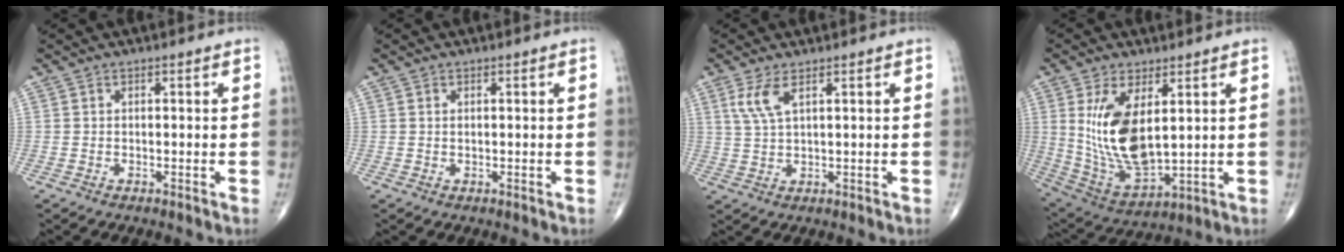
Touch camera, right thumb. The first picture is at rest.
{"total": 0.5, "force": [0.1, 0.3, 0.4], "torque": [-0.006, 0.002, 0.003]}
{"total": 4.4, "force": [2.1, 1.3, 3.6], "torque": [-0.087, -0.002, 0.052]}
{"total": 15.0, "force": [3.3, 7.0, 12.8], "torque": [-0.239, -0.022, 0.085]}